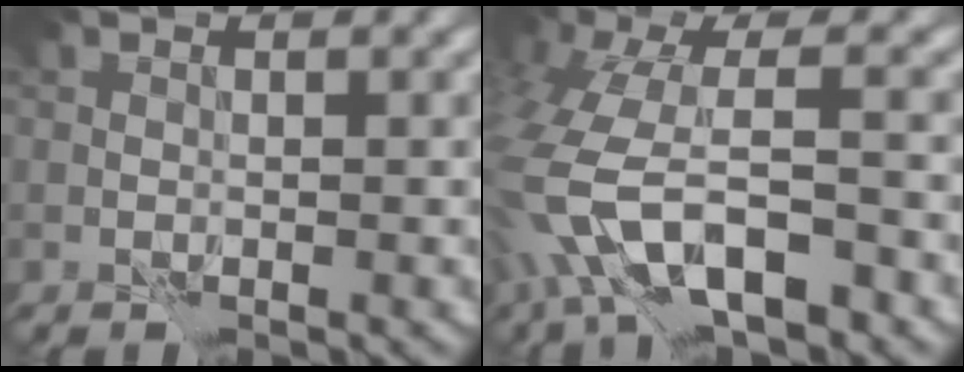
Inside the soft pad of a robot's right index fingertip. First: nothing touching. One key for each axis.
{"total": 9.6, "fx": -3.4, "fy": 4.2, "fz": 7.9, "tx": -0.171, "ty": 0.001, "tz": -0.069}